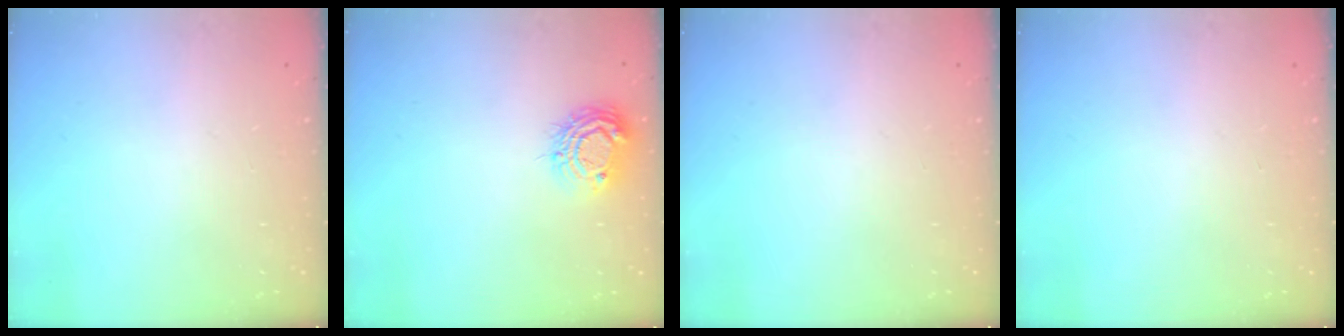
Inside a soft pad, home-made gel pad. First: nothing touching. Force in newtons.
{"total": 9.3, "press": 9.3, "slide": 0.7}
{"total": 0.0}
{"total": 0.0}